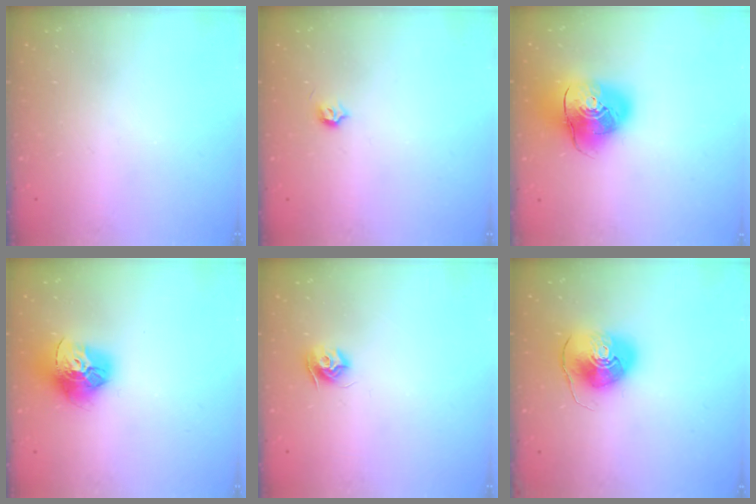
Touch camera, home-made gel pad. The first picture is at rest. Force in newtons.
{"total": 3.7, "press": 3.6, "slide": 0.6}
{"total": 14.0, "press": 13.8, "slide": 2.4}
{"total": 15.9, "press": 15.9, "slide": 1.6}
{"total": 8.1, "press": 8.1, "slide": 0.1}
{"total": 10.3, "press": 10.2, "slide": 1.5}